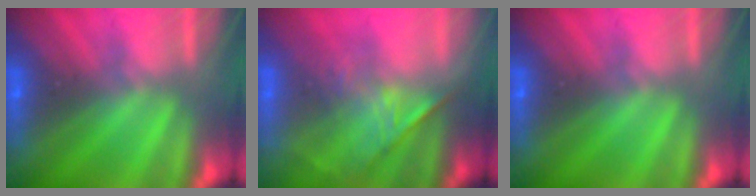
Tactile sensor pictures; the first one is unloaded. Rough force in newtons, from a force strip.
{"total": 1.1}
{"total": 0.0}